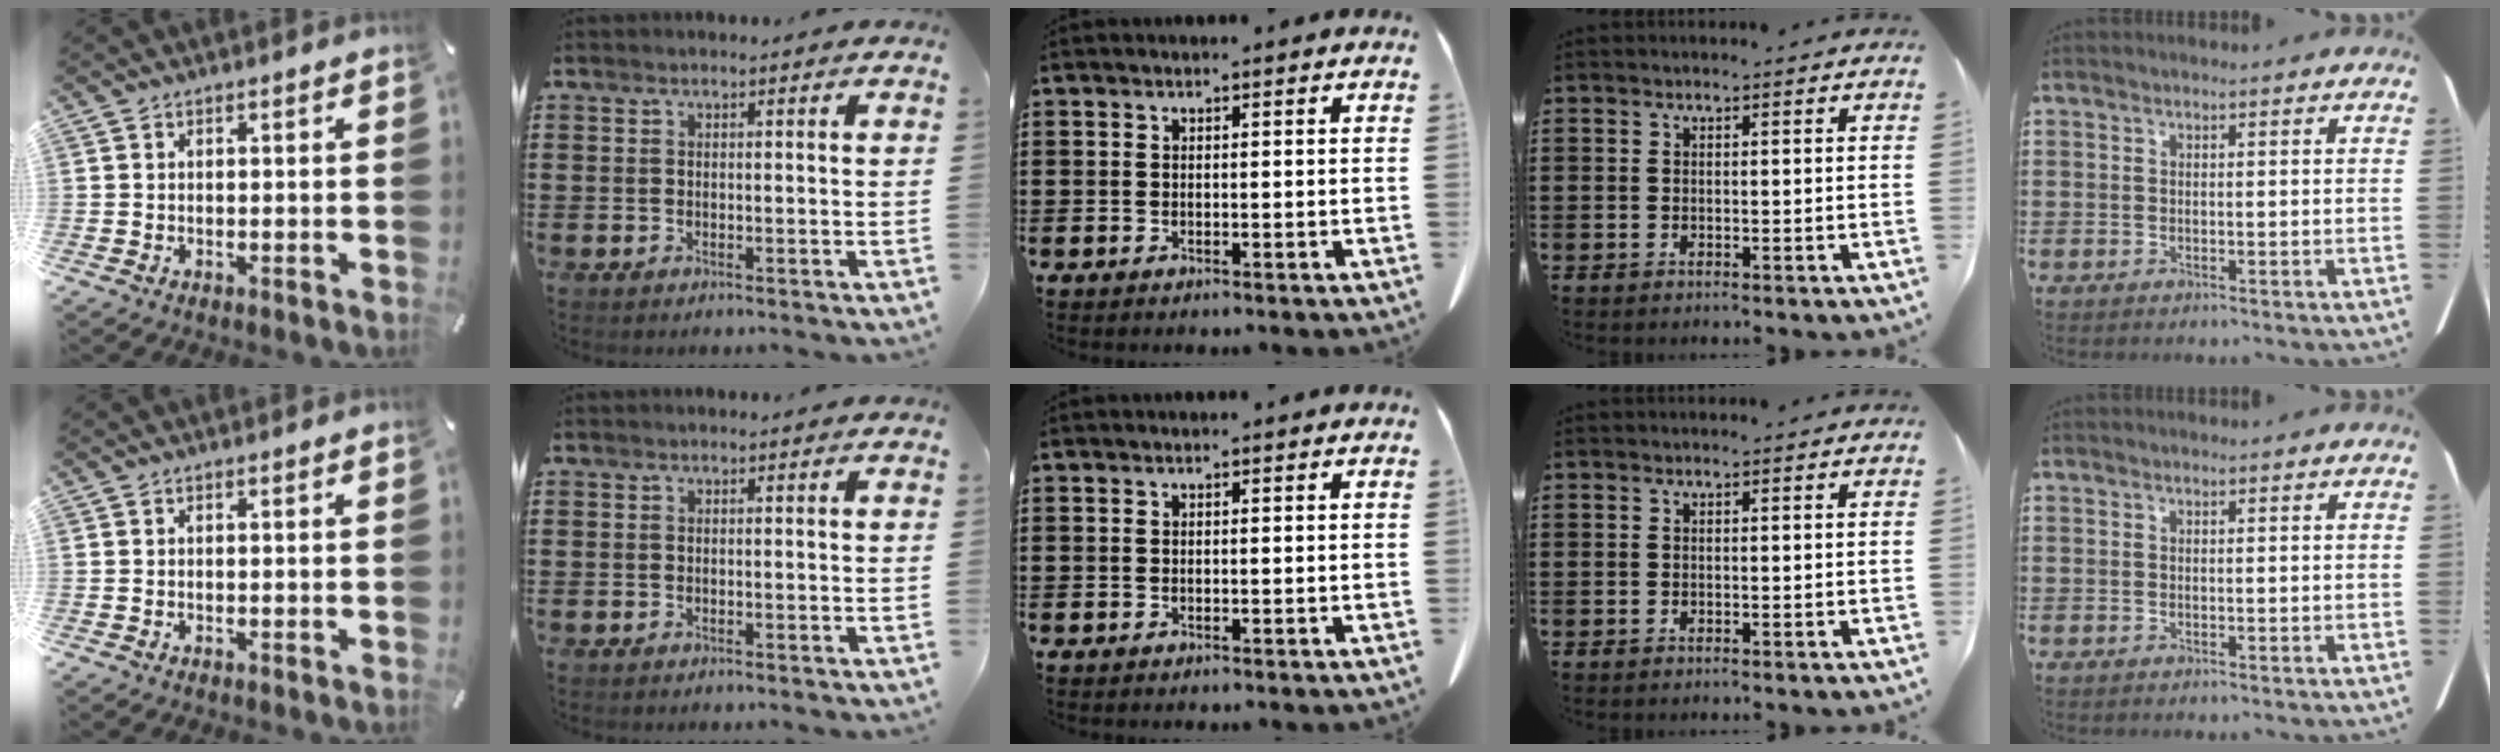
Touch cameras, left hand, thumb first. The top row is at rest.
{}